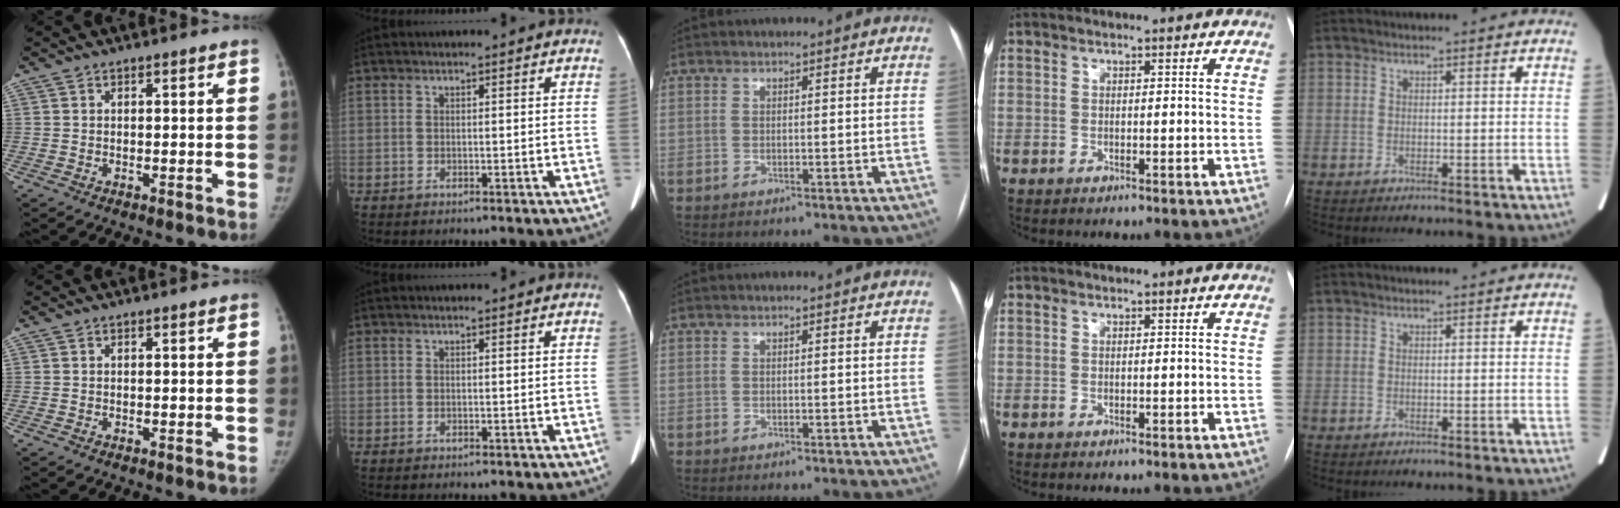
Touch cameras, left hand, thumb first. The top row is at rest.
{}